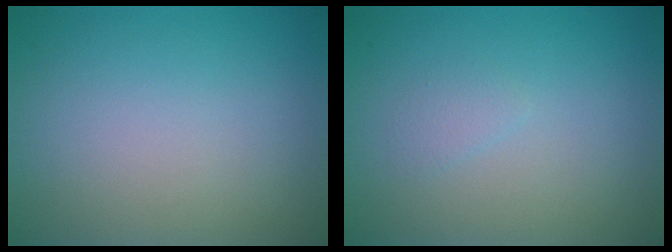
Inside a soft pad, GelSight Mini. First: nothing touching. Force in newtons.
{"total": 0.8, "press": 0.8, "slide": 0.0}